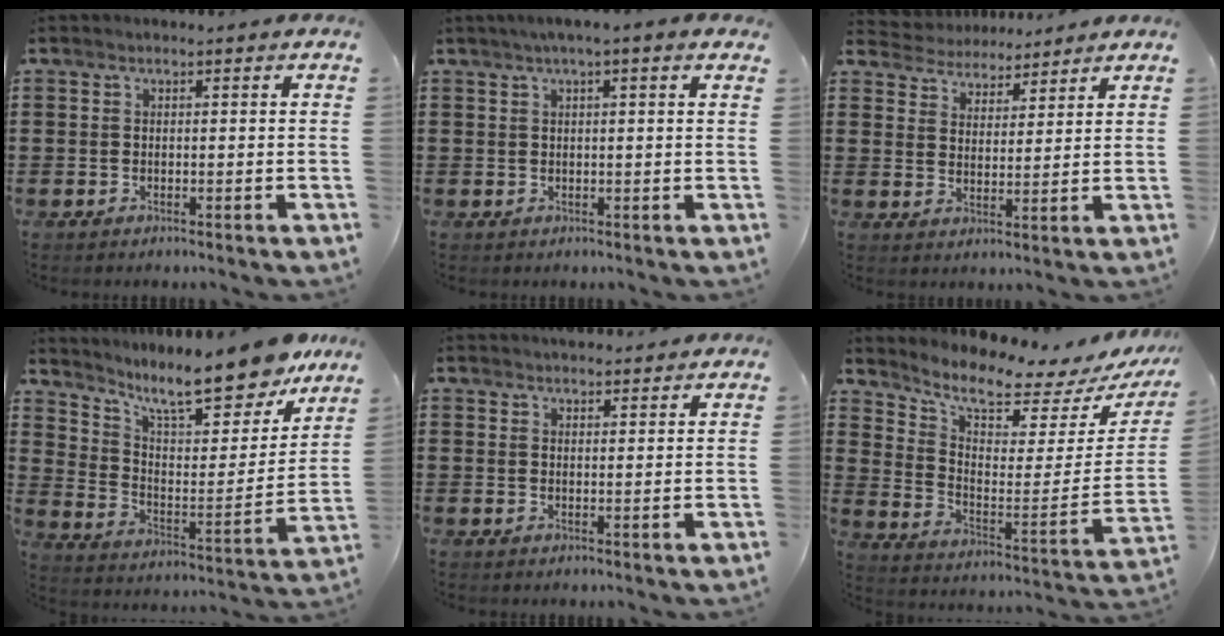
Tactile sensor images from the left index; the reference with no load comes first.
{"total": 1.8, "force": [0.9, 0.3, 1.5], "torque": [-0.031, 0.003, 0.015]}
{"total": 4.1, "force": [3.9, 1.1, -0.7], "torque": [-0.010, -0.018, 0.068]}
{"total": 12.1, "force": [10.4, 1.5, 6.0], "torque": [-0.125, -0.077, 0.173]}
{"total": 2.4, "force": [2.4, 0.3, 0.1], "torque": [-0.007, -0.001, 0.047]}
{"total": 6.9, "force": [5.9, 1.4, 3.1], "torque": [-0.077, -0.056, 0.097]}